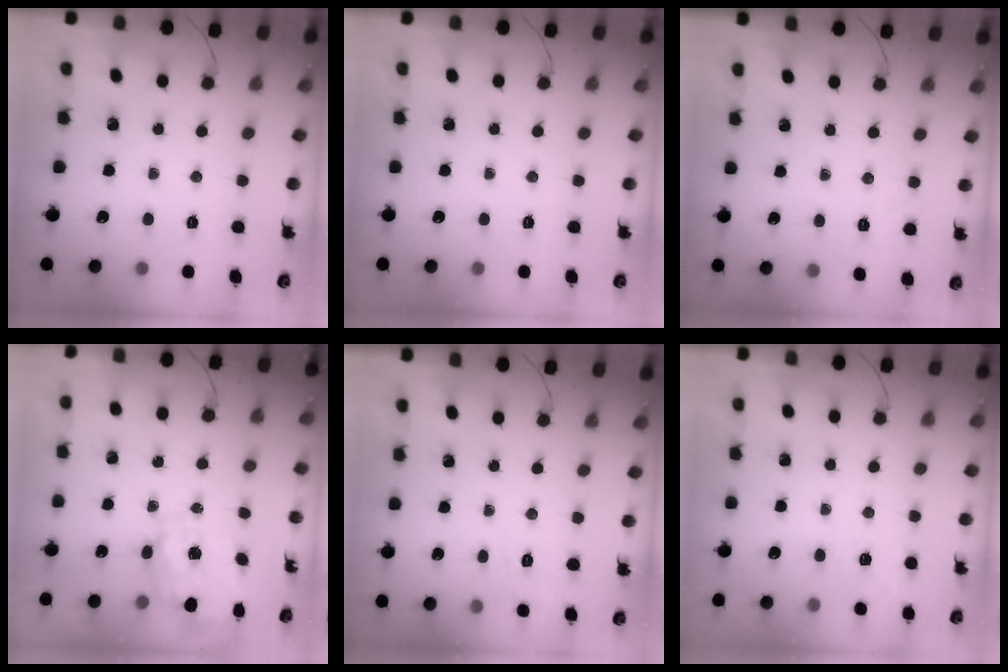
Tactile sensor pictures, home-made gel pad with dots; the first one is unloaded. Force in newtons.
{"total": 0.0}
{"total": 2.1, "press": 1.4, "slide": 1.6}
{"total": 2.8, "press": 2.6, "slide": 0.8}
{"total": 1.9, "press": 0.3, "slide": 1.9}
{"total": 5.6, "press": 5.3, "slide": 1.8}